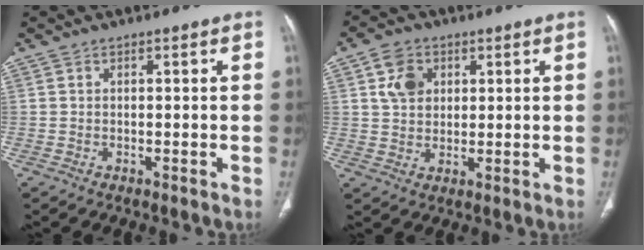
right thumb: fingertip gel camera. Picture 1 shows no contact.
{"total": 6.4, "force": [2.2, 4.9, 3.4], "torque": [-0.041, -0.006, 0.040]}